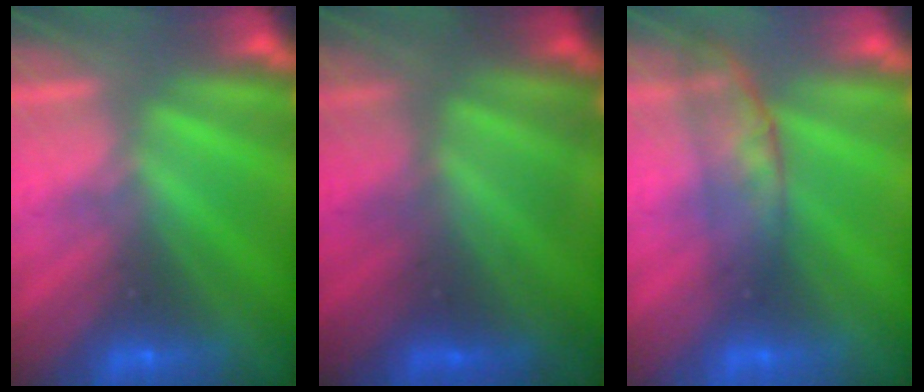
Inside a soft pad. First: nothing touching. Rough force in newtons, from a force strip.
{"total": 5.0}
{"total": 2.9}